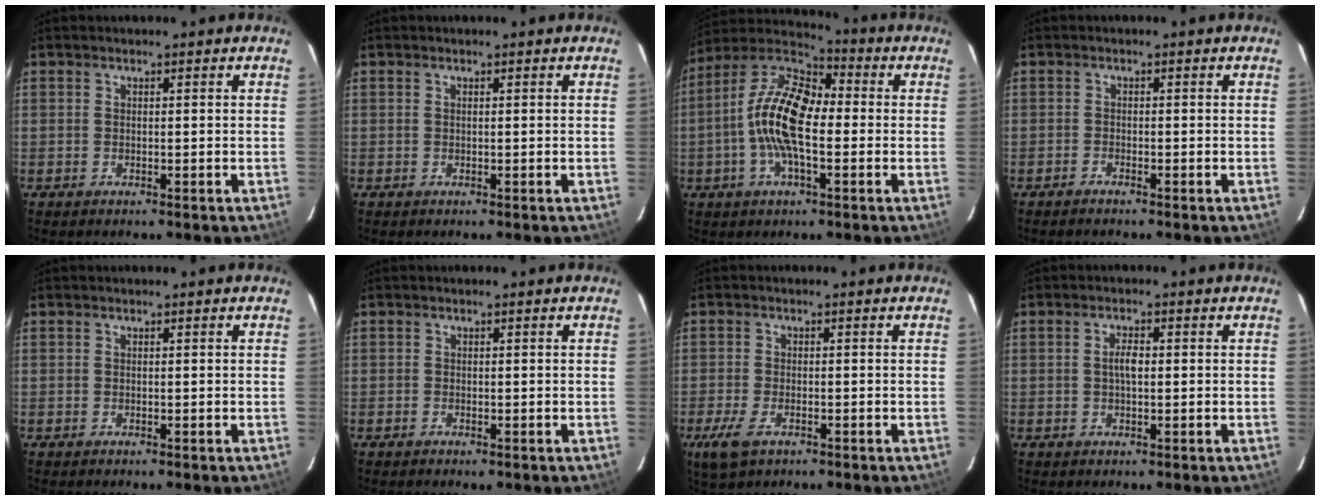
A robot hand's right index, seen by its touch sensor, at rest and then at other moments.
{"total": 0.0}
{"total": 14.3, "force": [-1.8, 6.0, 12.9], "torque": [-0.253, 0.013, -0.047]}
{"total": 0.9, "force": [-0.9, 0.2, 0.2], "torque": [-0.011, 0.000, -0.021]}
{"total": 0.0}
{"total": 0.5, "force": [-0.4, 0.3, 0.0], "torque": [-0.001, 0.000, -0.009]}
{"total": 5.4, "force": [-2.9, 2.7, 3.6], "torque": [-0.094, -0.012, -0.054]}
{"total": 2.4, "force": [0.1, 1.0, 2.2], "torque": [-0.042, 0.005, 0.001]}